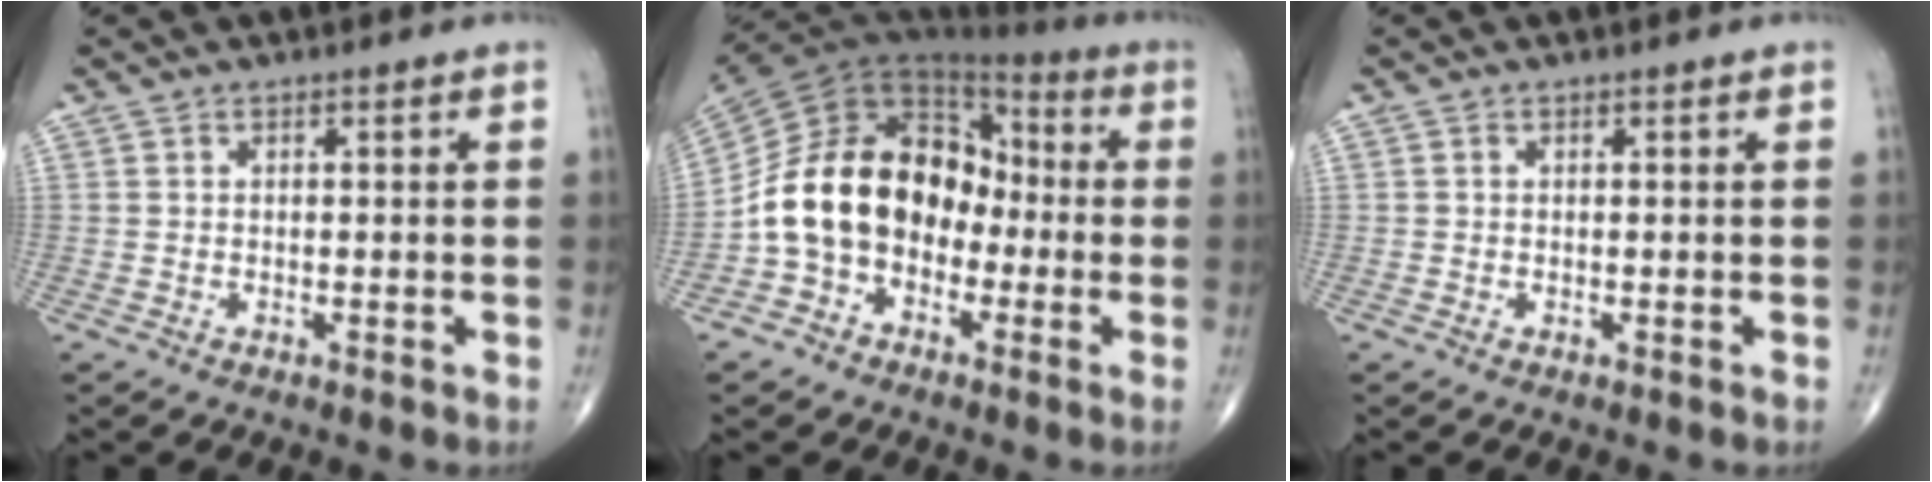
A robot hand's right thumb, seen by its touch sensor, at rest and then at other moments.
{"total": 17.1, "force": [-3.5, 12.6, 11.1], "torque": [-0.177, 0.061, -0.070]}
{"total": 0.0}